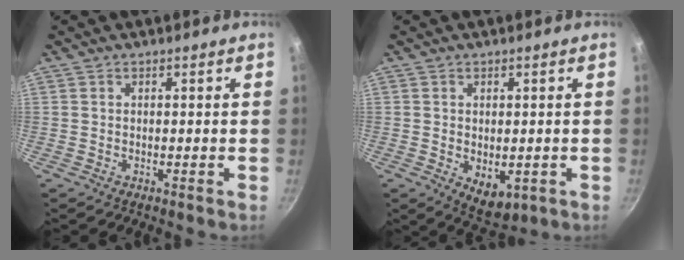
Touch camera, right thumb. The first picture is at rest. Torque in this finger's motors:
{"motor_torque": [-0.37, 0.55, -0.03, 0.07, 0.11]}